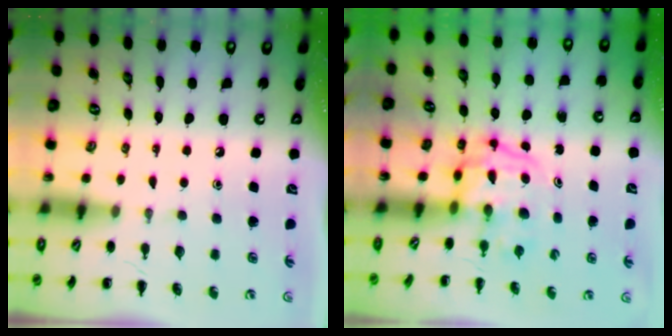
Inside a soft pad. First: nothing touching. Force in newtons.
{"total": 3.8, "press": 3.8, "slide": 0.6}